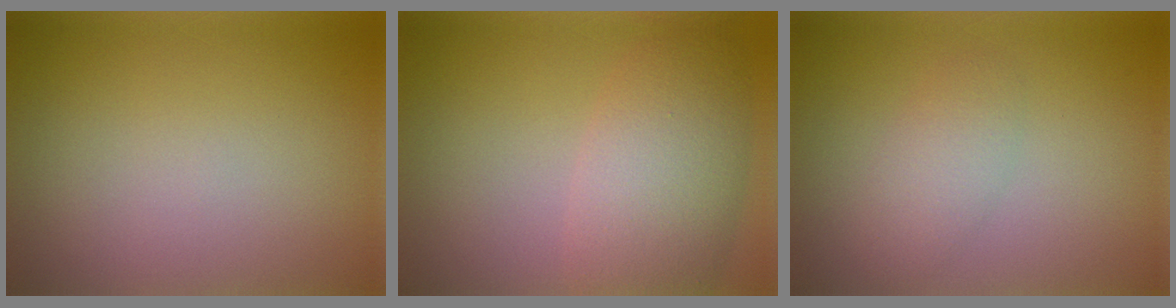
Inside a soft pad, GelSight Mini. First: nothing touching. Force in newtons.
{"total": 6.3, "press": 6.3, "slide": 0.3}
{"total": 2.2, "press": 2.2, "slide": 0.1}